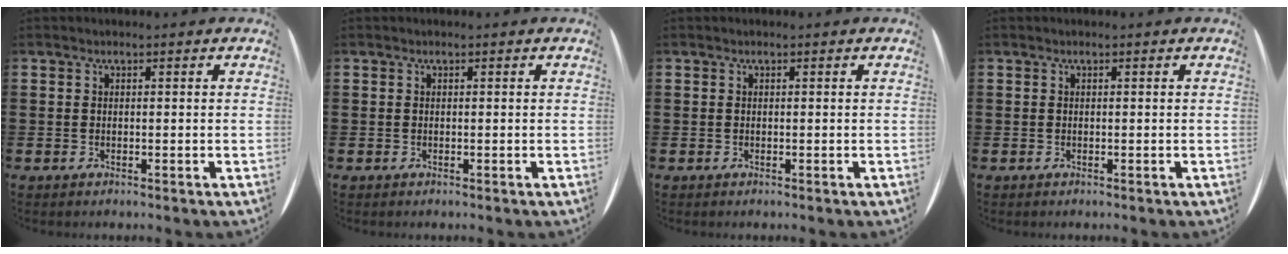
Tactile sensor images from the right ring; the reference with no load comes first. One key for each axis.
{"total": 0.0}
{"total": 0.0}
{"total": 0.0}